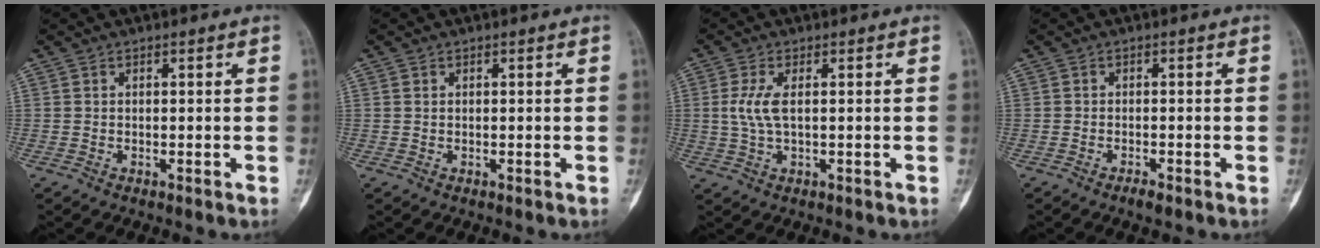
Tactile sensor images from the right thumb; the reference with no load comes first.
{"total": 0.5, "force": [0.2, 0.3, 0.3], "torque": [-0.008, 0.001, 0.004]}
{"total": 4.8, "force": [0.7, 1.8, 4.4], "torque": [-0.113, 0.001, 0.016]}
{"total": 1.4, "force": [-1.1, 0.4, 0.9], "torque": [-0.018, 0.003, -0.020]}